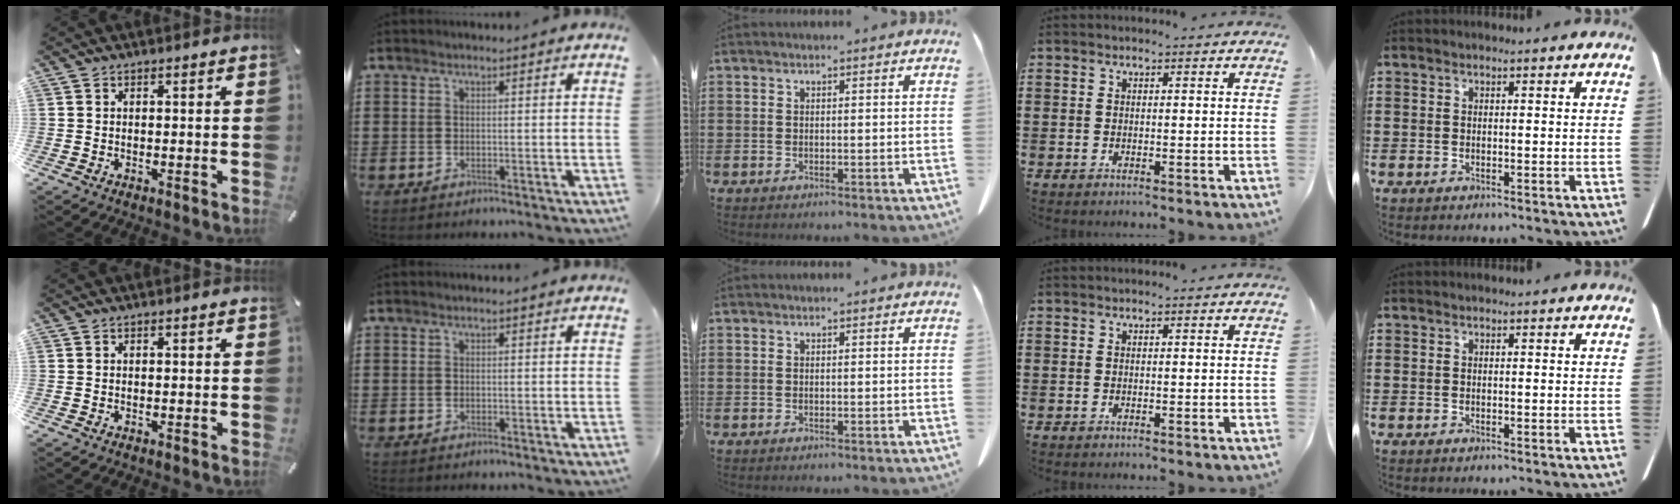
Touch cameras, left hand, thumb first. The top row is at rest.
{}